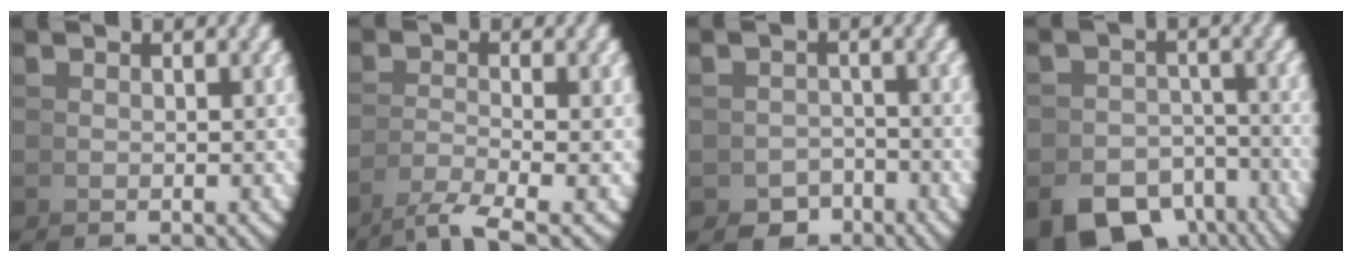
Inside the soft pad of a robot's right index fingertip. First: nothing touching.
{"total": 3.5, "force": [-2.2, -0.2, 2.7], "torque": [-0.034, -0.010, -0.027]}
{"total": 4.4, "force": [-3.2, 3.0, 0.7], "torque": [0.000, -0.021, -0.050]}
{"total": 8.3, "force": [-6.0, 4.7, 3.3], "torque": [-0.038, -0.034, -0.089]}